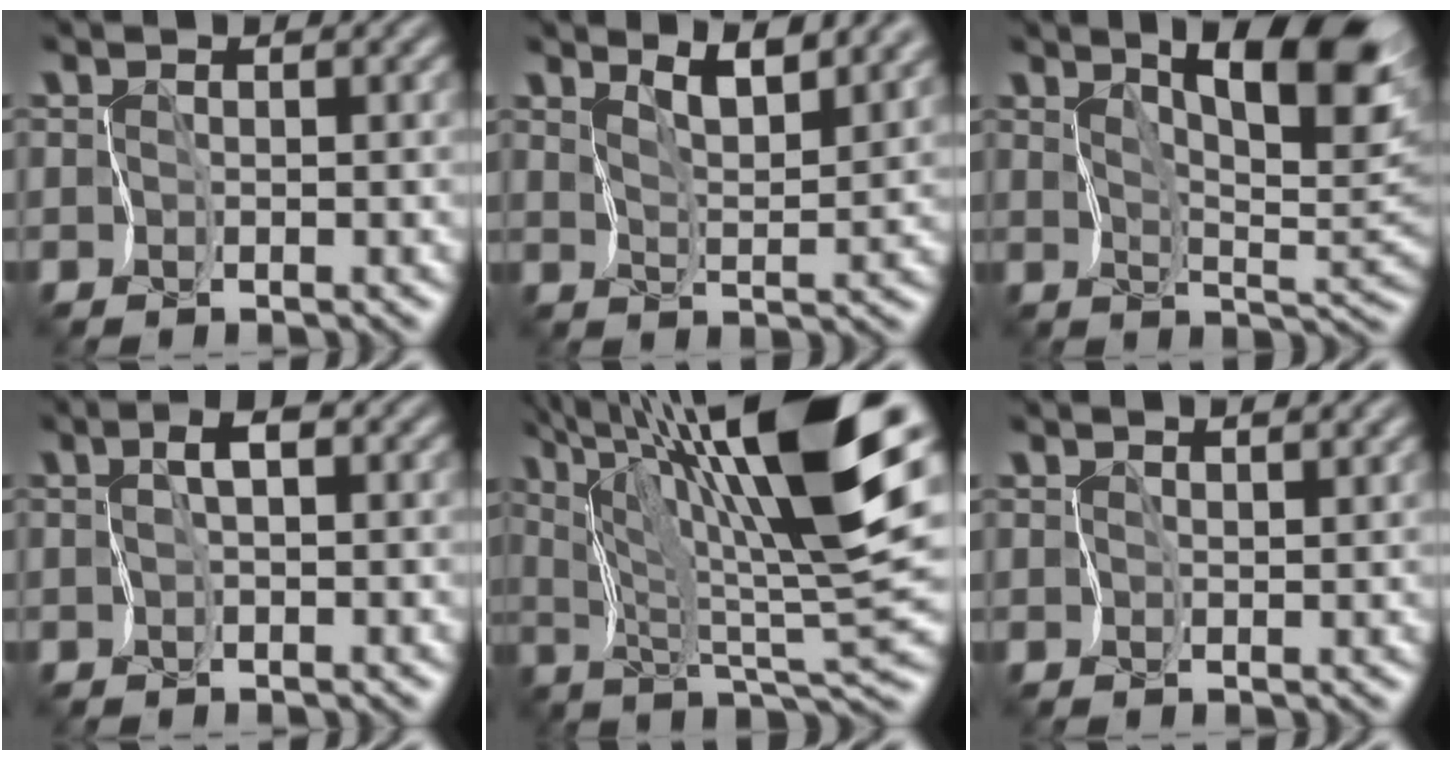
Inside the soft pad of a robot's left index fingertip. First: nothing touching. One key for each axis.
{"total": 4.4, "fx": 3.6, "fy": 0.7, "fz": 2.5, "tx": -0.041, "ty": 0.001, "tz": 0.063}
{"total": 10.2, "fx": 5.7, "fy": 2.4, "fz": 8.0, "tx": -0.119, "ty": 0.007, "tz": 0.092}
{"total": 1.9, "fx": 0.1, "fy": 0.8, "fz": 1.7, "tx": -0.028, "ty": 0.010, "tz": -0.004}
{"total": 15.0, "fx": 7.5, "fy": 2.2, "fz": 12.8, "tx": -0.207, "ty": 0.013, "tz": 0.135}
{"total": 3.0, "fx": 2.1, "fy": 1.1, "fz": 1.9, "tx": -0.021, "ty": 0.010, "tz": 0.025}